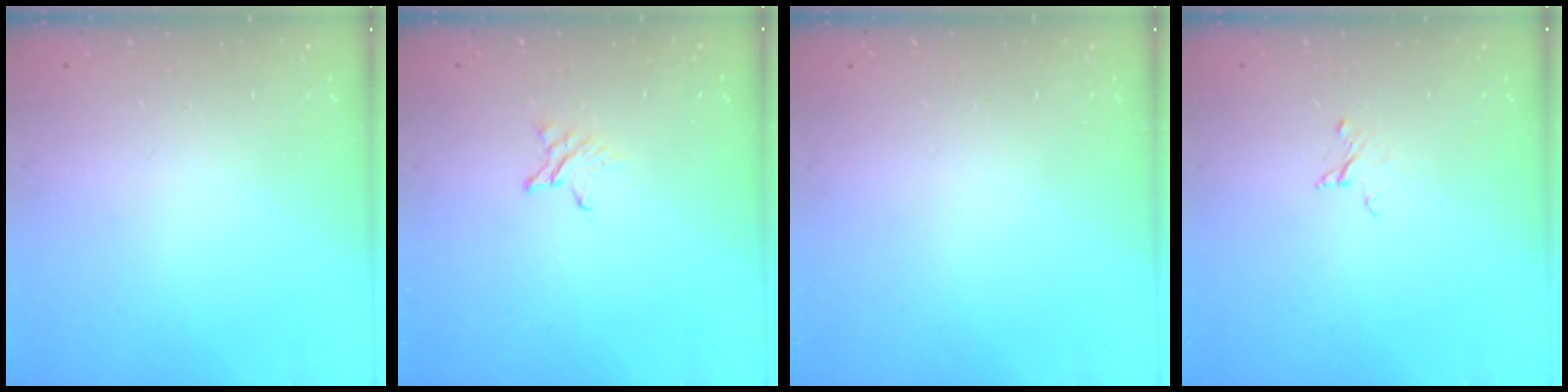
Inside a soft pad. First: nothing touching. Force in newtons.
{"total": 2.3, "press": 2.3, "slide": 0.2}
{"total": 0.0}
{"total": 2.1, "press": 2.1, "slide": 0.1}